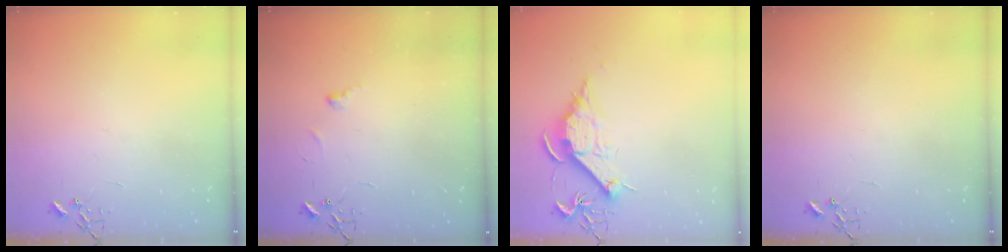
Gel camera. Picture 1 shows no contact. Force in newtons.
{"total": 3.8, "press": 3.8, "slide": 0.5}
{"total": 10.8, "press": 10.8, "slide": 0.1}
{"total": 0.0}